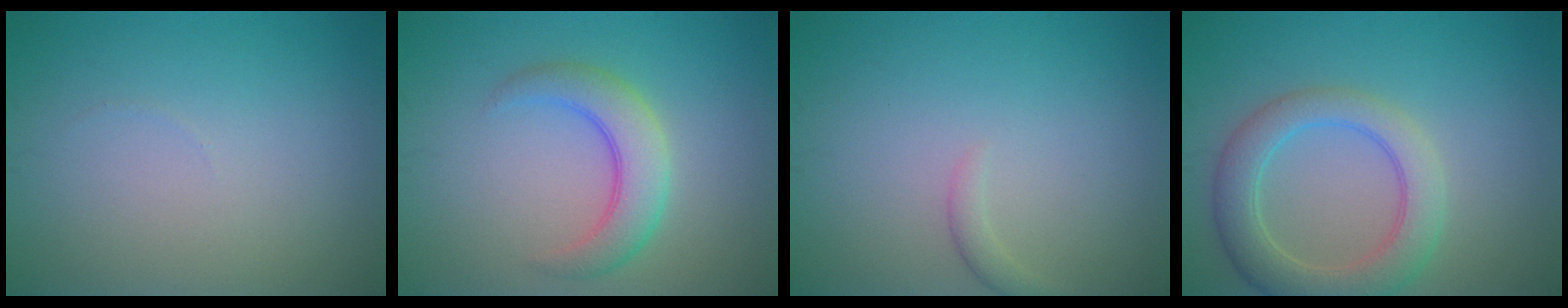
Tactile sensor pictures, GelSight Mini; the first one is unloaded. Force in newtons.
{"total": 4.2, "press": 4.2, "slide": 0.1}
{"total": 1.1, "press": 1.1, "slide": 0.2}
{"total": 5.2, "press": 5.1, "slide": 0.5}